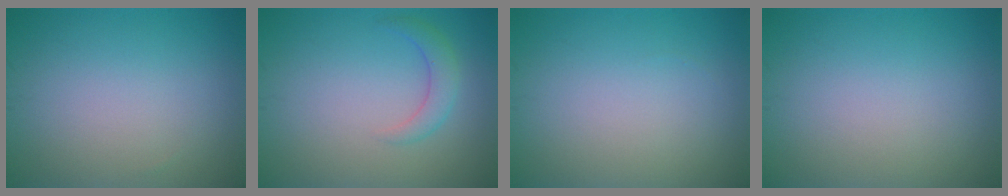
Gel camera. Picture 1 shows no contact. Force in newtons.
{"total": 2.0, "press": 2.0, "slide": 0.1}
{"total": 0.0}
{"total": 0.0}